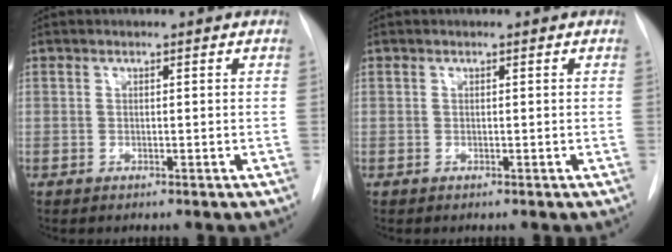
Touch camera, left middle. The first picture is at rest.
{"total": 0.0}